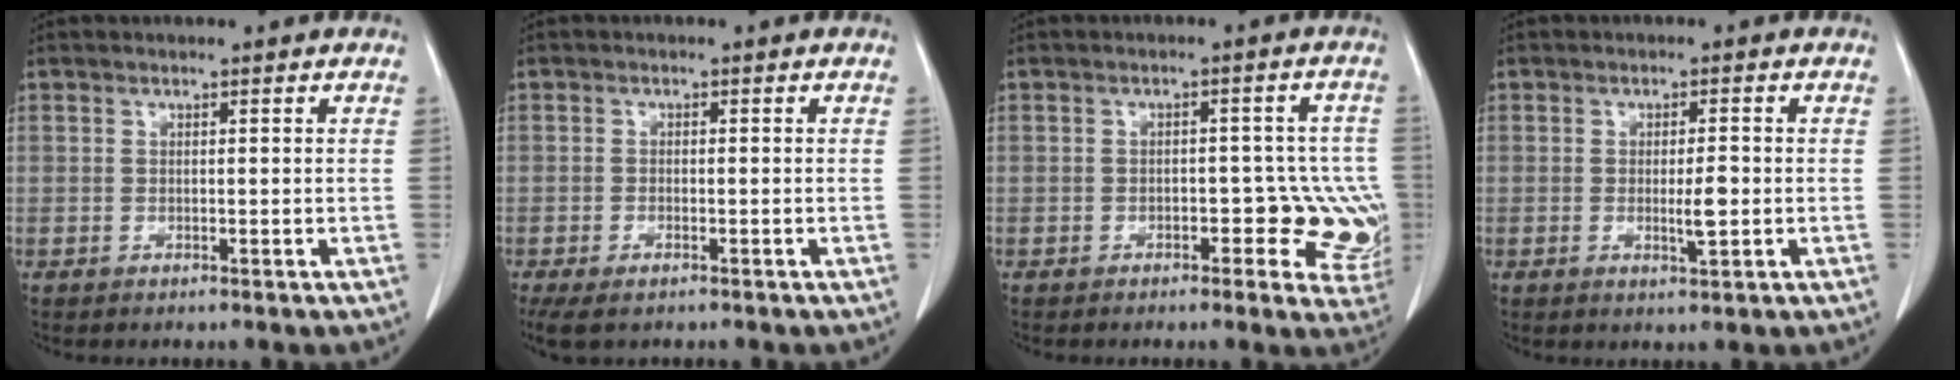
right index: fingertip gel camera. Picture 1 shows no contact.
{"total": 4.8, "force": [-3.3, 1.9, 2.9], "torque": [-0.058, -0.012, -0.053]}
{"total": 9.0, "force": [-2.3, 4.5, 7.4], "torque": [-0.056, 0.016, -0.027]}
{"total": 3.3, "force": [-0.5, 0.5, 3.2], "torque": [-0.053, -0.002, -0.005]}